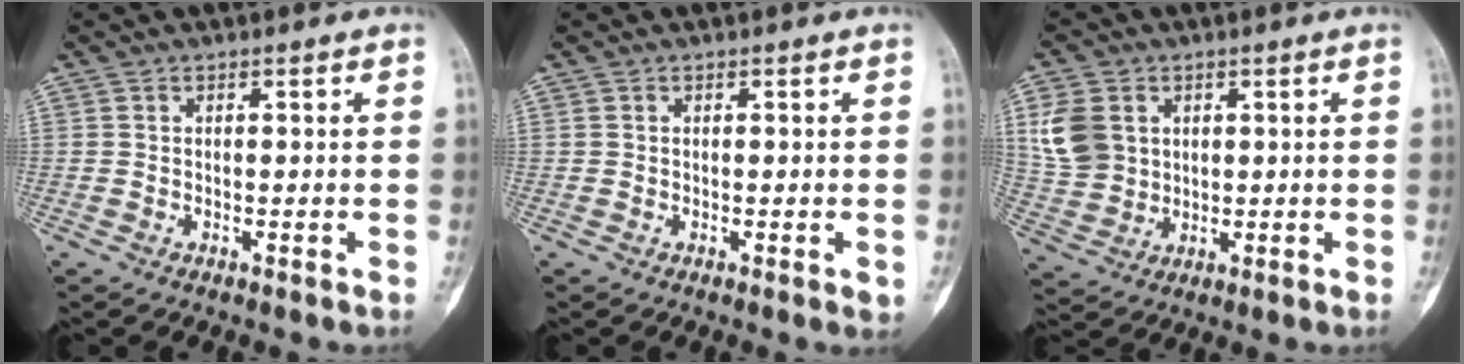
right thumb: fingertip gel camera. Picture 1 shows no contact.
{"total": 1.2, "force": [-0.1, 0.5, 1.1], "torque": [-0.013, -0.002, 0.003]}
{"total": 9.2, "force": [2.7, 7.4, 4.8], "torque": [-0.085, -0.006, 0.059]}